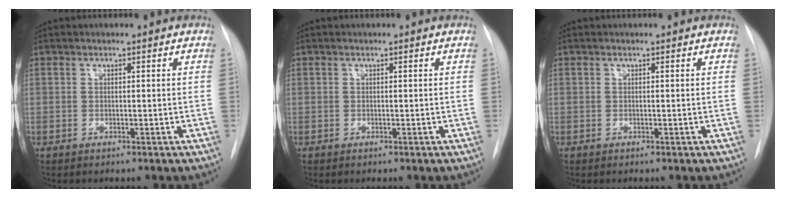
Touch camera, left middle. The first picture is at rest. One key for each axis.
{"total": 0.0}
{"total": 0.0}